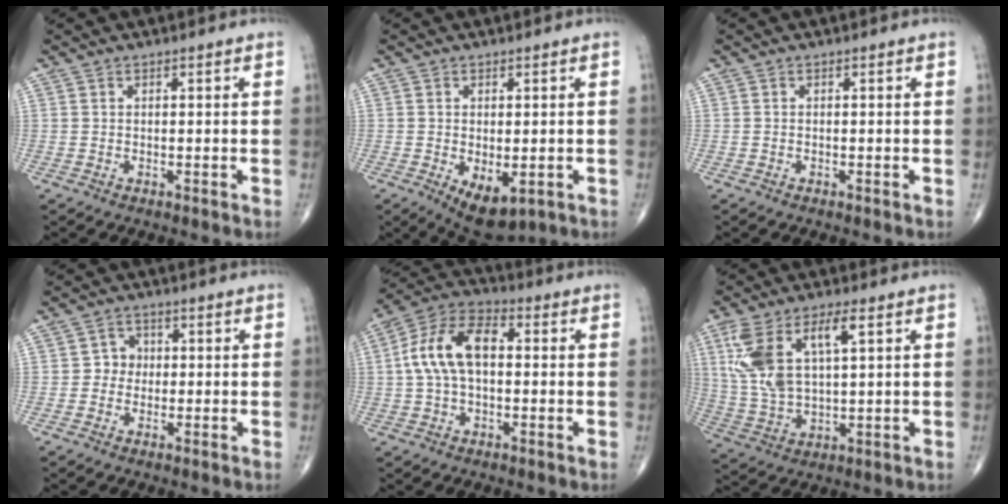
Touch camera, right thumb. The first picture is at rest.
{"total": 7.4, "force": [-2.3, 3.8, 6.0], "torque": [-0.088, -0.011, -0.022]}
{"total": 0.0}
{"total": 3.2, "force": [-0.2, 3.0, 1.2], "torque": [0.005, 0.010, -0.012]}
{"total": 12.4, "force": [0.9, 7.1, 10.1], "torque": [-0.197, 0.036, 0.005]}
{"total": 13.9, "force": [4.6, 6.0, 11.6], "torque": [-0.249, -0.001, 0.099]}